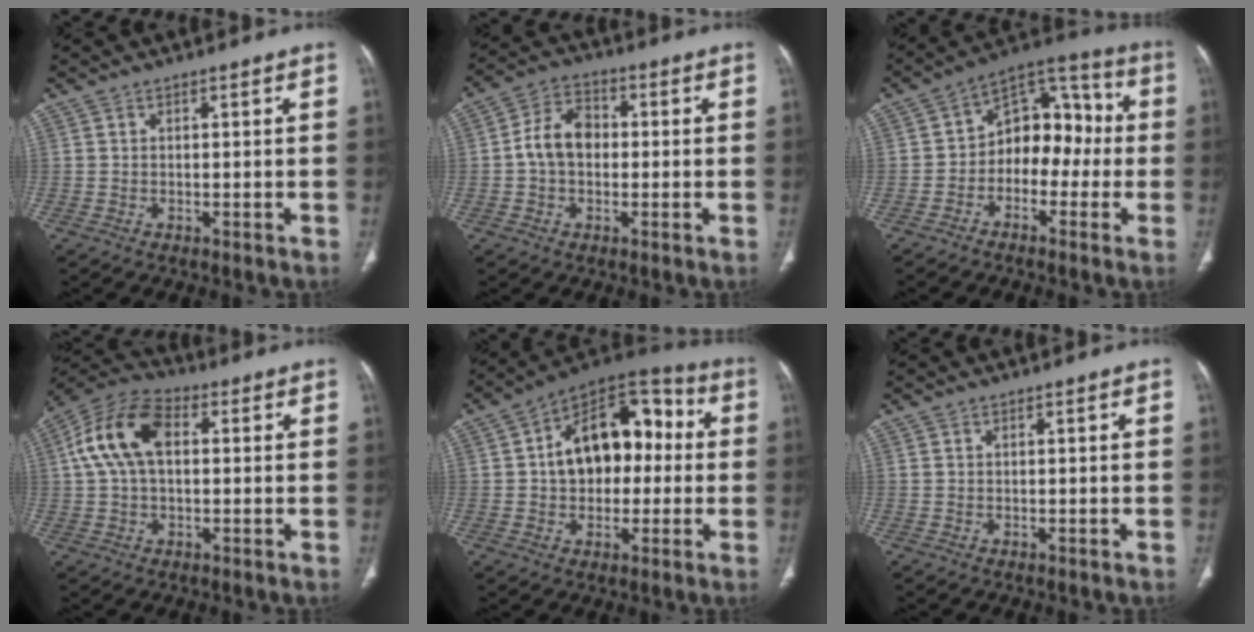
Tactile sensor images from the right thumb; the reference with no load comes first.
{"total": 8.0, "force": [-0.2, 5.8, 5.5], "torque": [-0.086, 0.023, -0.014]}
{"total": 12.4, "force": [-1.6, 8.5, 8.8], "torque": [-0.078, 0.050, -0.044]}
{"total": 12.9, "force": [2.2, 7.8, 10.0], "torque": [-0.199, 0.032, 0.034]}
{"total": 18.6, "force": [1.5, 12.0, 14.2], "torque": [-0.169, 0.046, 0.017]}
{"total": 0.0}